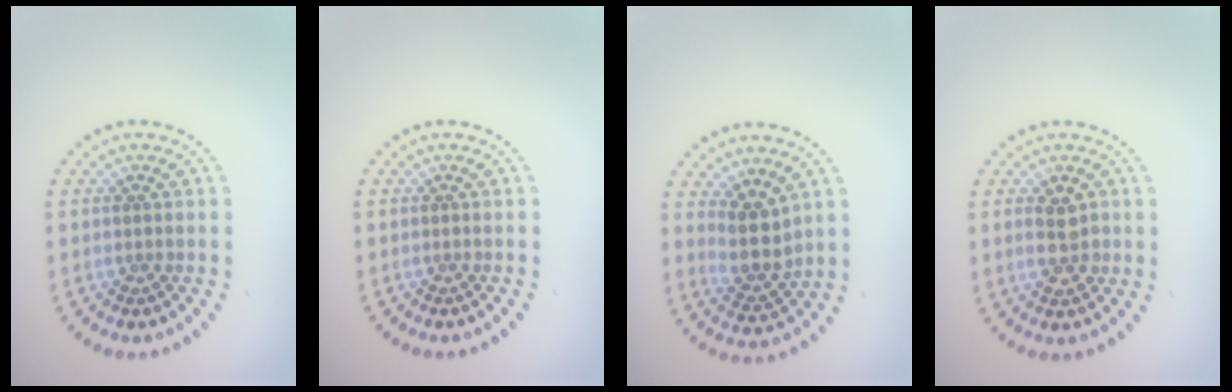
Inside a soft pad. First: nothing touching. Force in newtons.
{"total": 0.0}
{"total": 3.2, "press": 2.6, "slide": 2.0}
{"total": 2.4, "press": 2.4, "slide": 0.2}